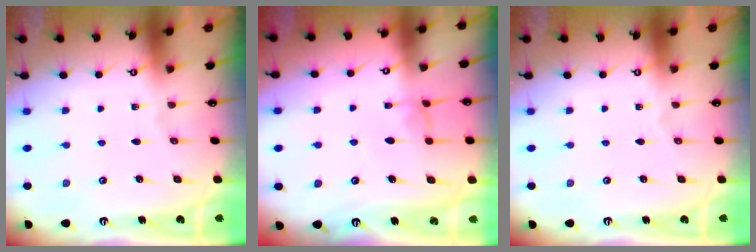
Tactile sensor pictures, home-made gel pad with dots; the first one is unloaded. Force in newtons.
{"total": 1.1, "press": 1.0, "slide": 0.5}
{"total": 0.0}